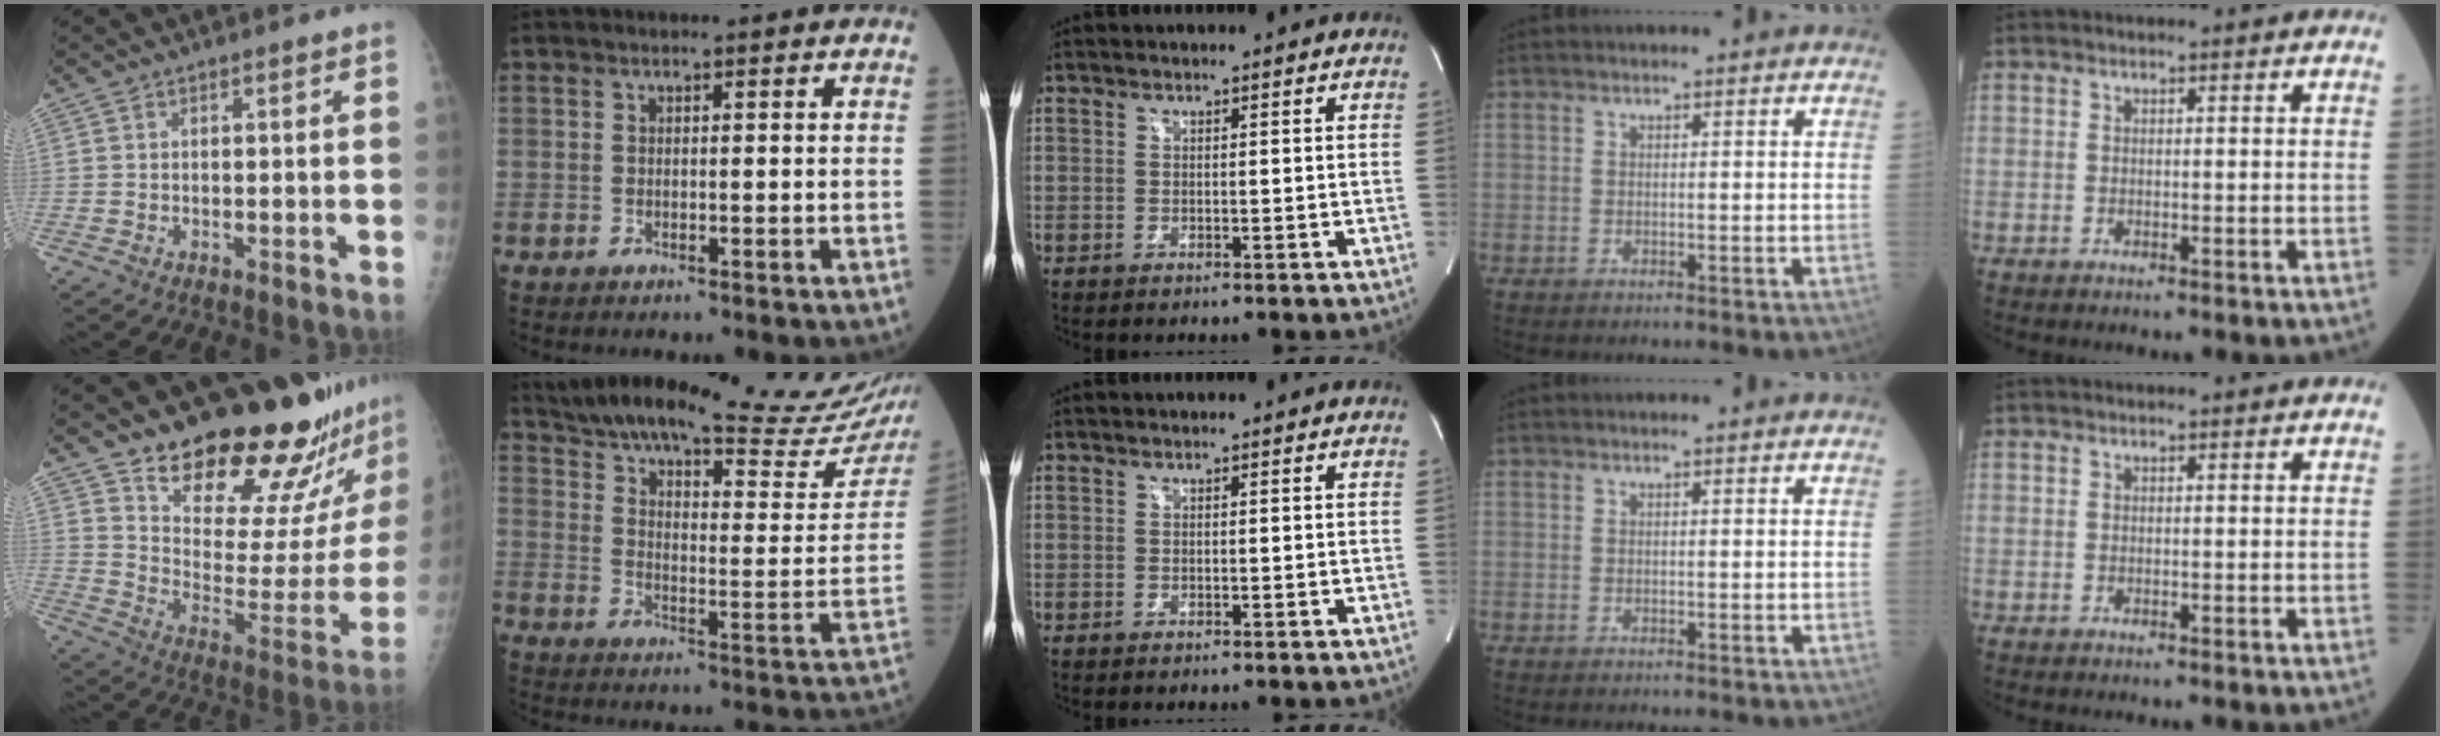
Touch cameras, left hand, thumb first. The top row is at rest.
{"thumb": {"total": 25.7, "force": [22.0, 6.6, 11.5], "torque": [-0.125, -0.167, 0.301]}, "index": {"total": 29.8, "force": [26.1, 3.7, 13.7], "torque": [-0.216, -0.059, 0.336]}}